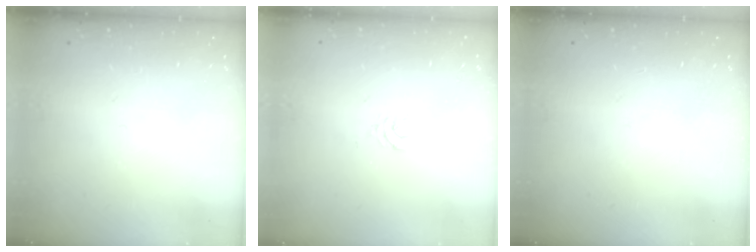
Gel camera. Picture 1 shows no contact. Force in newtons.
{"total": 2.5, "press": 2.4, "slide": 0.4}
{"total": 0.0}